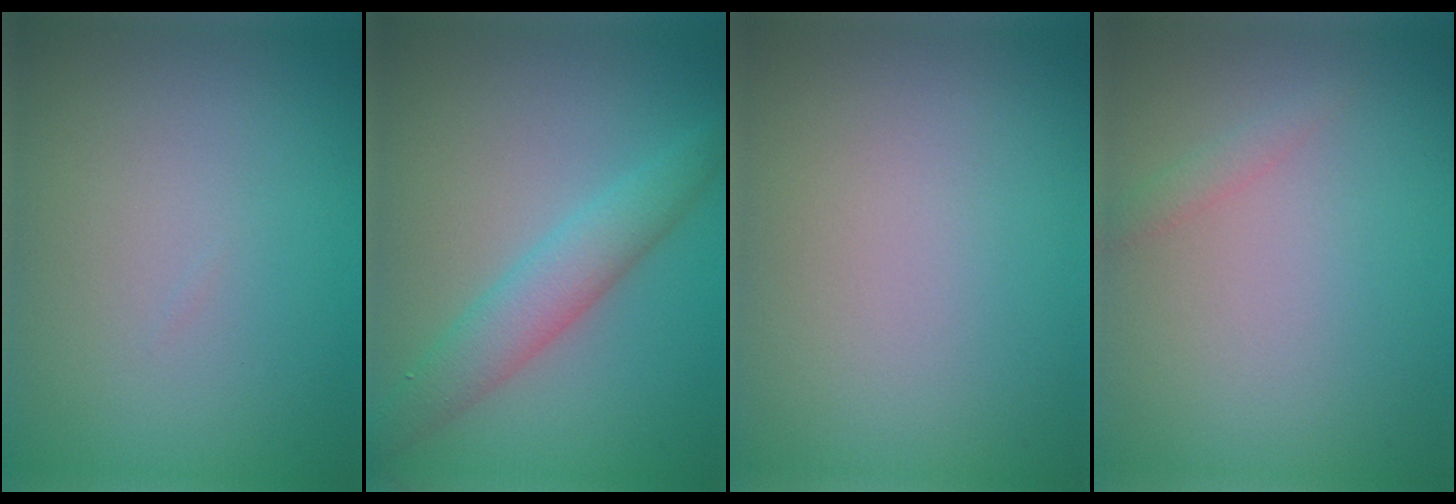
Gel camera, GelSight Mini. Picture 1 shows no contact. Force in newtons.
{"total": 3.8, "press": 3.8, "slide": 0.1}
{"total": 0.0}
{"total": 0.9, "press": 0.9, "slide": 0.0}